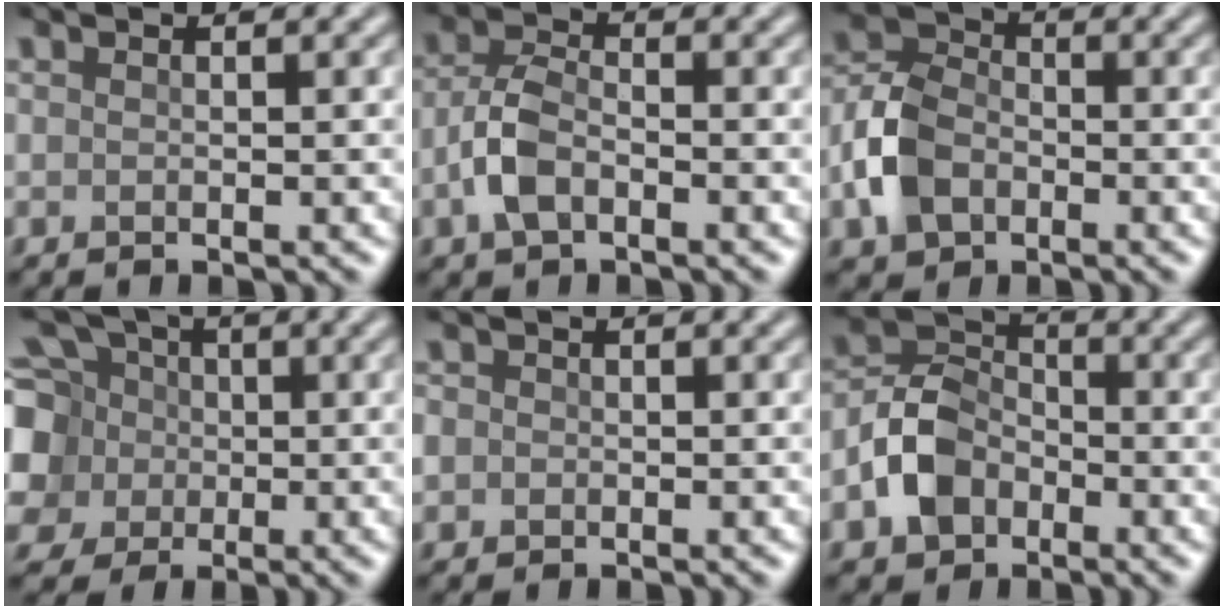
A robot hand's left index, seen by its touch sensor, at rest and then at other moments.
{"total": 3.7, "force": [-1.4, 2.0, 2.7], "torque": [-0.057, 0.005, -0.039]}
{"total": 5.4, "force": [-2.1, 3.9, 3.1], "torque": [-0.069, 0.005, -0.050]}
{"total": 10.9, "force": [-0.2, 9.8, 4.9], "torque": [-0.142, 0.015, -0.028]}
{"total": 1.6, "force": [-0.2, 1.5, 0.6], "torque": [-0.005, -0.001, -0.005]}
{"total": 5.3, "force": [-2.3, 3.9, 2.7], "torque": [-0.054, 0.005, -0.057]}